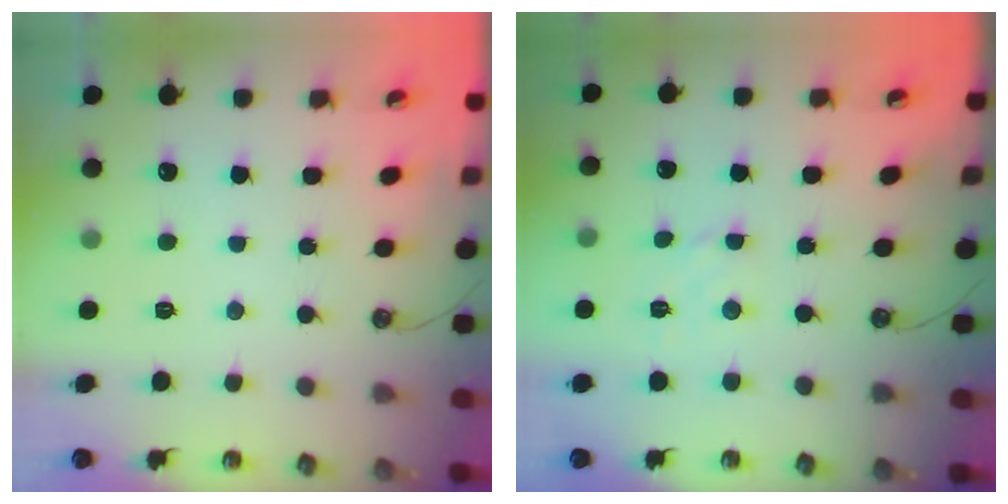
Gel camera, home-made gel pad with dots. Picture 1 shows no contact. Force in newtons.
{"total": 1.8, "press": 1.7, "slide": 0.6}